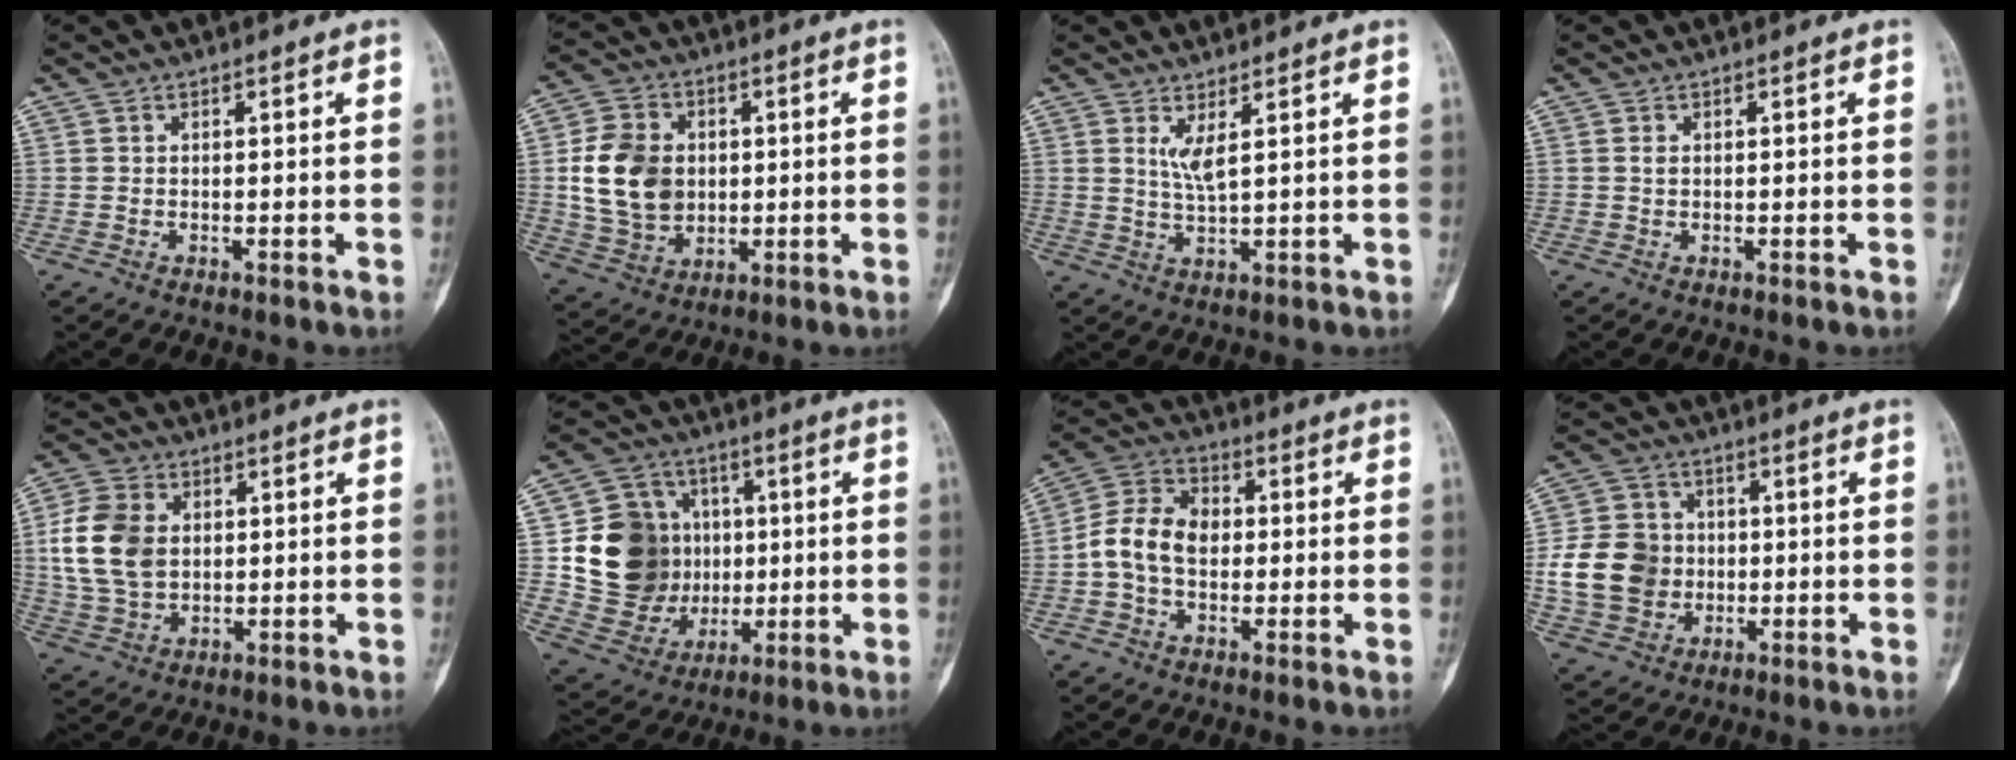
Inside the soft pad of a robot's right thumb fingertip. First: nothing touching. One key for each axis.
{"total": 13.1, "fx": 0.9, "fy": 10.1, "fz": 8.2, "tx": -0.127, "ty": 0.000, "tz": 0.025}
{"total": 3.2, "fx": 1.6, "fy": 0.3, "fz": 2.8, "tx": -0.060, "ty": -0.021, "tz": 0.038}
{"total": 0.7, "fx": 0.1, "fy": 0.4, "fz": 0.6, "tx": -0.017, "ty": 0.000, "tz": 0.000}
{"total": 12.2, "fx": 1.5, "fy": 8.9, "fz": 8.2, "tx": -0.148, "ty": 0.002, "tz": 0.030}
{"total": 17.4, "fx": 1.3, "fy": 15.1, "fz": 8.5, "tx": -0.104, "ty": 0.011, "tz": 0.043}
{"total": 10.1, "fx": -0.5, "fy": 7.3, "fz": 7.0, "tx": -0.123, "ty": 0.034, "tz": -0.020}
{"total": 12.9, "fx": -0.9, "fy": 11.2, "fz": 6.2, "tx": -0.099, "ty": 0.011, "tz": -0.015}